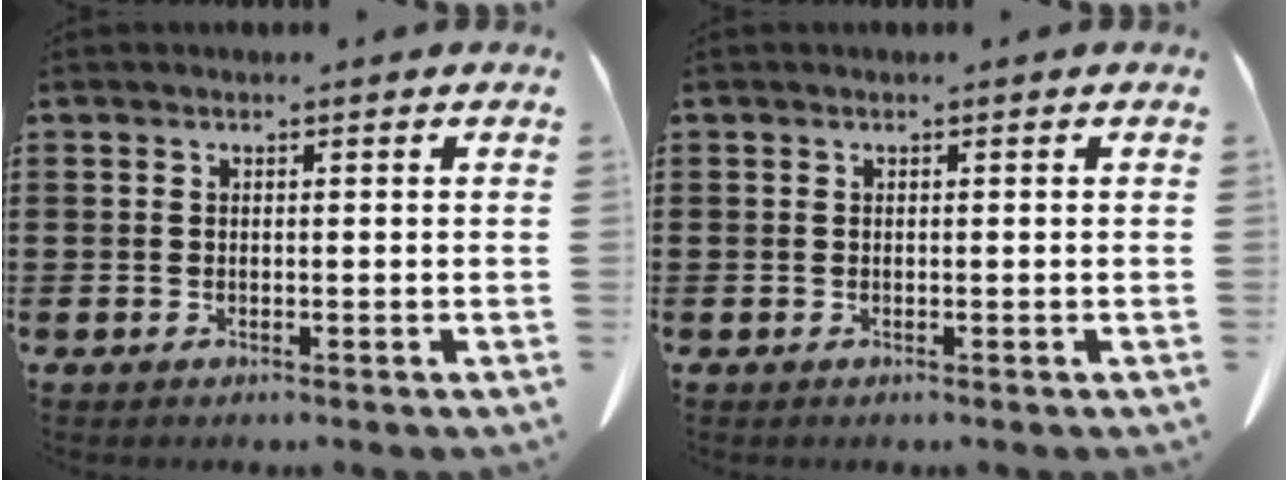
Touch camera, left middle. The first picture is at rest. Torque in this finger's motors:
{"motor_torque": [1.10, -0.90, -0.01, -0.01]}